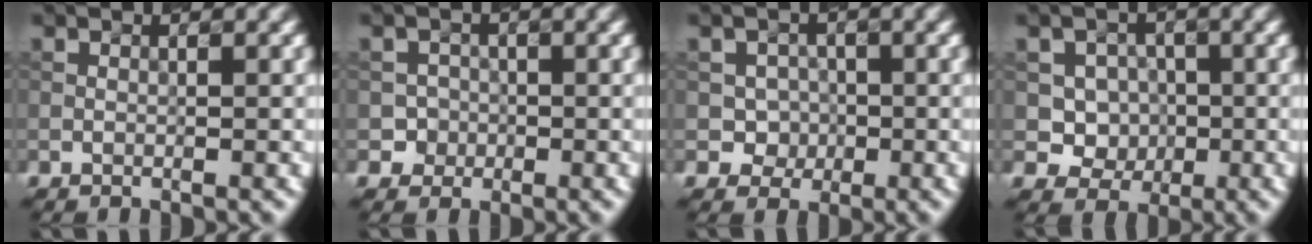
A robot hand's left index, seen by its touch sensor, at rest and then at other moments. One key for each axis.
{"total": 1.7, "fx": -0.6, "fy": 1.7, "fz": -0.1, "tx": 0.019, "ty": 0.004, "tz": -0.009}
{"total": 2.2, "fx": -0.4, "fy": 2.1, "fz": 0.6, "tx": 0.006, "ty": 0.000, "tz": -0.014}
{"total": 4.0, "fx": 0.1, "fy": 3.7, "fz": 1.6, "tx": -0.014, "ty": 0.004, "tz": -0.010}